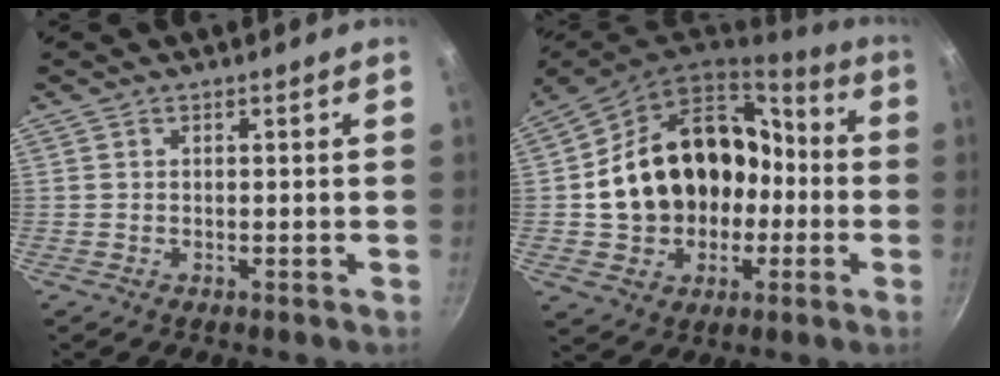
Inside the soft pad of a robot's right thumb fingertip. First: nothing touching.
{"total": 22.0, "force": [-1.3, 17.8, 13.0], "torque": [-0.186, 0.062, -0.004]}